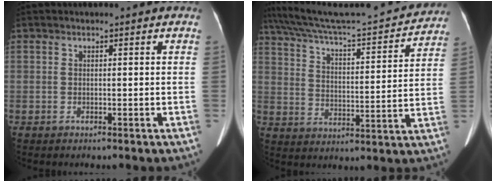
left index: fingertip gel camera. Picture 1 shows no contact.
{"total": 23.1, "force": [21.5, 1.7, 8.2], "torque": [-0.141, -0.014, 0.306]}